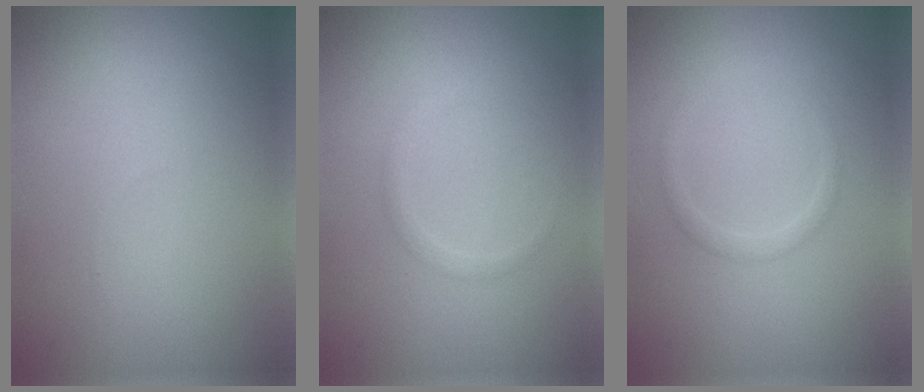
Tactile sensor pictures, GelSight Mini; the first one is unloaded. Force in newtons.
{"total": 0.8, "press": 0.8, "slide": 0.0}
{"total": 1.0, "press": 1.0, "slide": 0.0}